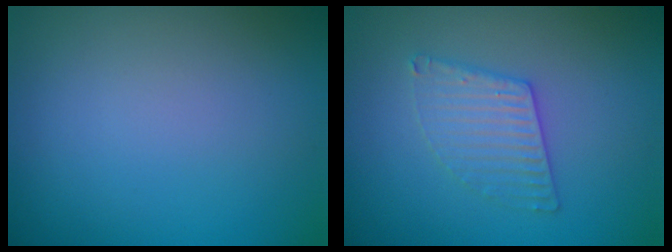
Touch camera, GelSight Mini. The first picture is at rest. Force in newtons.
{"total": 2.8, "press": 2.8, "slide": 0.3}